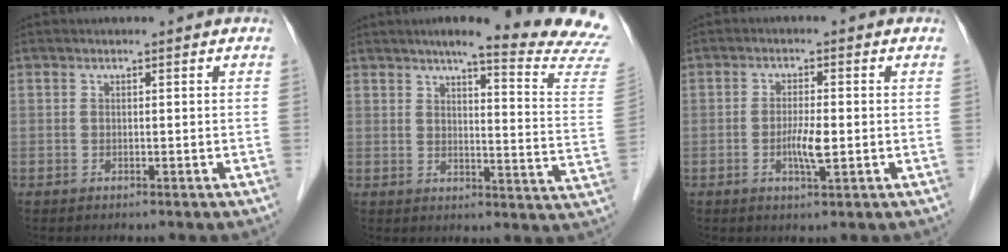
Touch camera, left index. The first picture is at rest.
{"total": 18.0, "force": [16.1, -0.8, 7.9], "torque": [-0.102, -0.081, 0.177]}
{"total": 3.7, "force": [-0.8, 0.5, 3.6], "torque": [-0.070, -0.004, -0.013]}